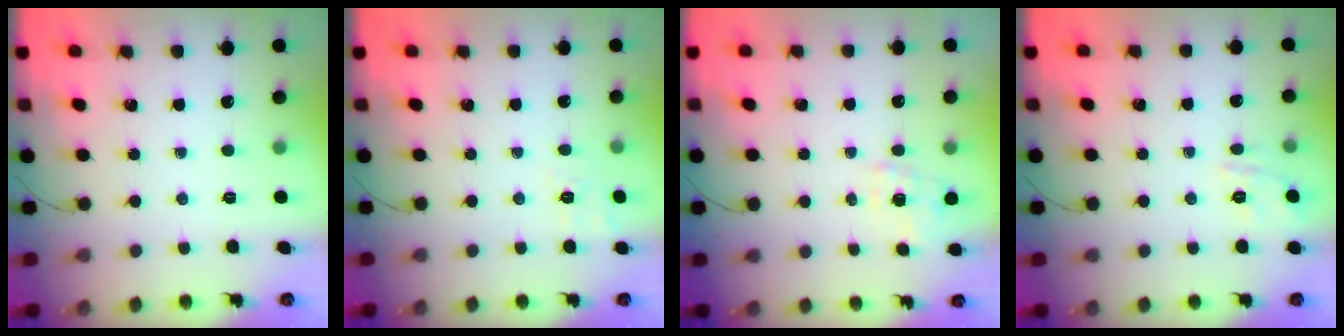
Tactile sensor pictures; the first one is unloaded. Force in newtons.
{"total": 6.5, "press": 6.2, "slide": 2.0}
{"total": 2.3, "press": 2.1, "slide": 1.0}
{"total": 1.9, "press": 0.9, "slide": 1.6}